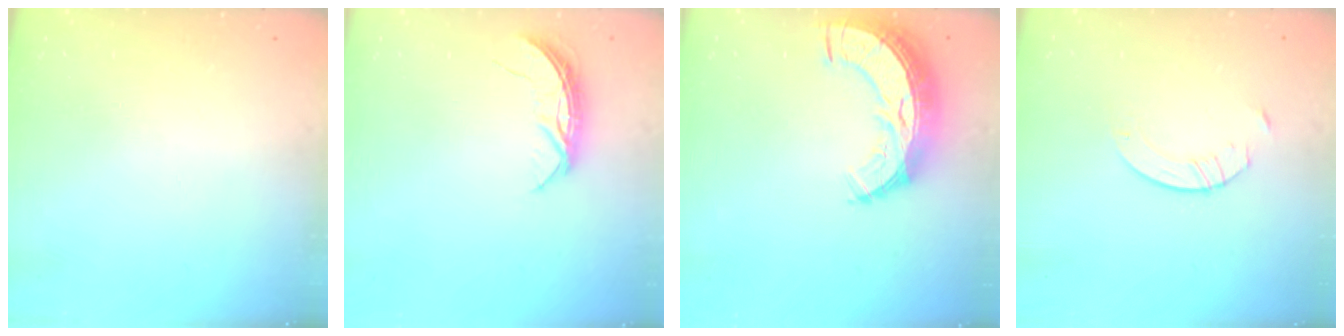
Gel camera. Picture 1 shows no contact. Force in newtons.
{"total": 5.9, "press": 5.8, "slide": 0.5}
{"total": 12.4, "press": 12.4, "slide": 1.0}
{"total": 2.9, "press": 2.9, "slide": 0.3}